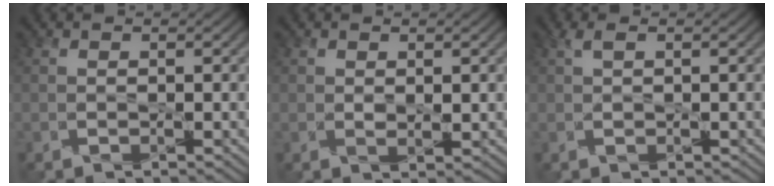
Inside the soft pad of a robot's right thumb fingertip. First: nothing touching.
{"total": 1.0, "force": [0.6, 0.5, 0.6], "torque": [-0.017, -0.001, 0.015]}
{"total": 1.2, "force": [0.8, 0.4, 0.7], "torque": [-0.021, 0.007, 0.017]}